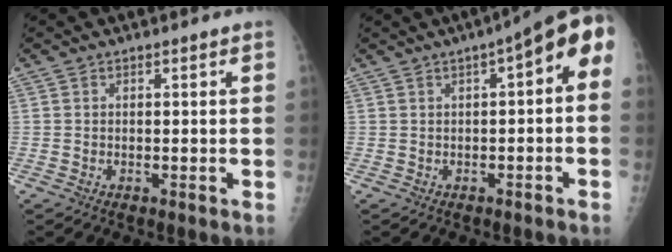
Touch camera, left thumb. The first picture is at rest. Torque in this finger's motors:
{"motor_torque": [0.75, 1.73, 1.19, -0.36, 0.05]}